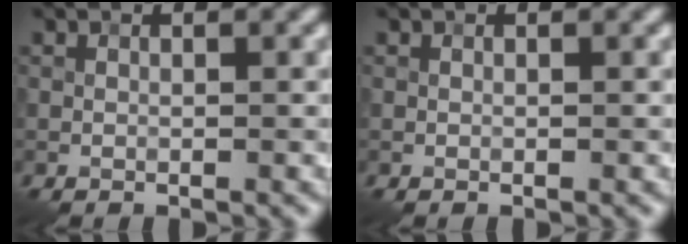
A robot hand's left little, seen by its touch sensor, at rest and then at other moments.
{"total": 0.0}